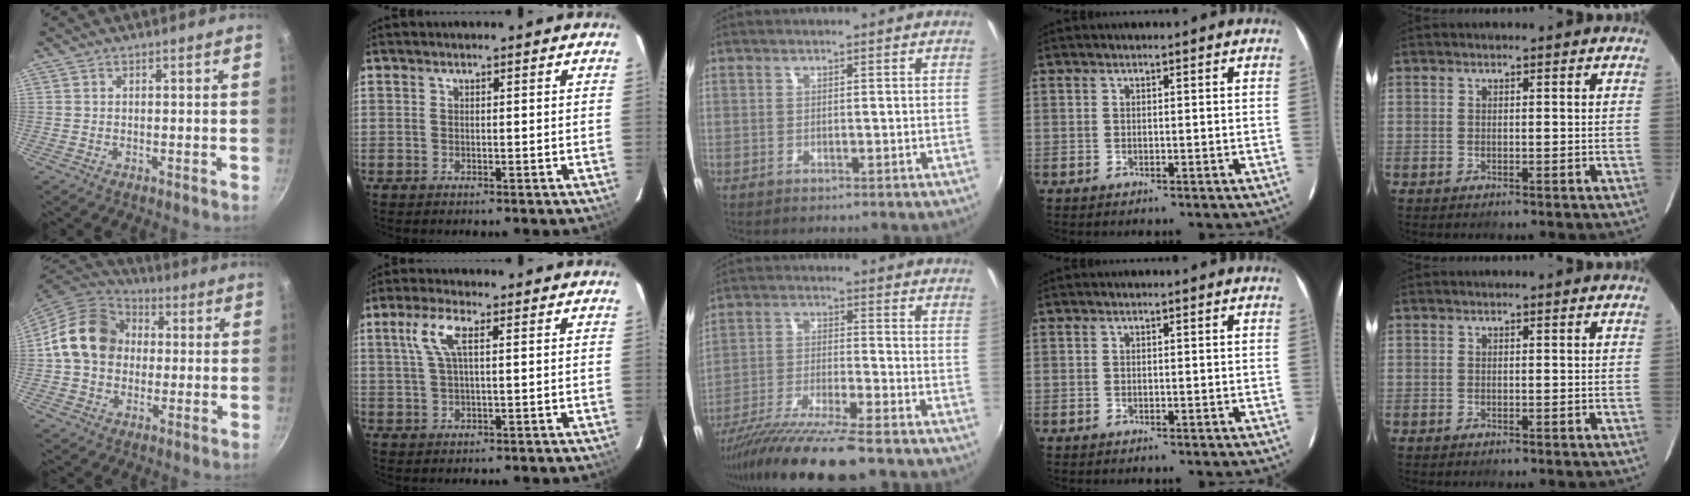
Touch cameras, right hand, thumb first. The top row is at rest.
{"thumb": {"total": 15.3, "force": [1.5, 12.5, 8.7], "torque": [-0.124, 0.029, 0.013]}, "index": {"total": 5.4, "force": [1.7, 1.3, 5.0], "torque": [-0.103, 0.008, 0.035]}, "middle": {"total": 14.7, "force": [-12.2, 0.0, 8.2], "torque": [-0.167, -0.041, -0.214]}}